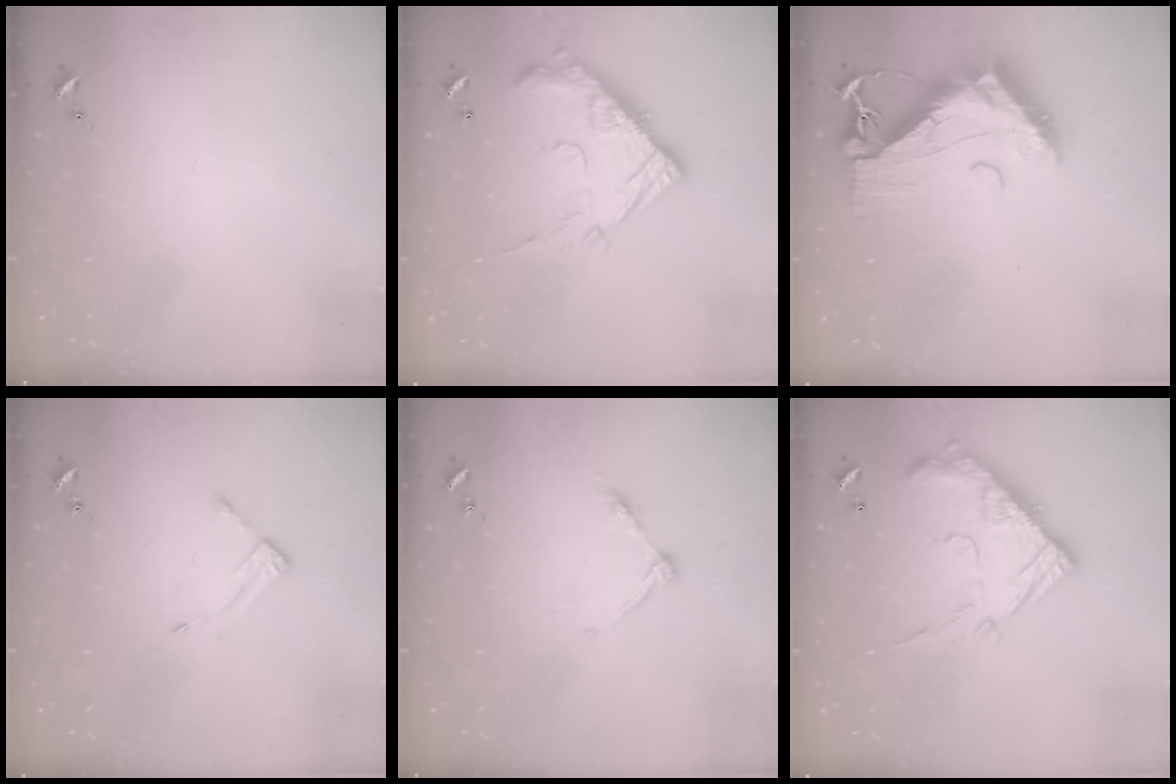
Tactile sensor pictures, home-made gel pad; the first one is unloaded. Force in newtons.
{"total": 17.5, "press": 17.4, "slide": 1.3}
{"total": 19.1, "press": 19.0, "slide": 1.6}
{"total": 3.3, "press": 3.3, "slide": 0.3}
{"total": 6.0, "press": 6.0, "slide": 0.7}
{"total": 17.5, "press": 17.4, "slide": 1.3}